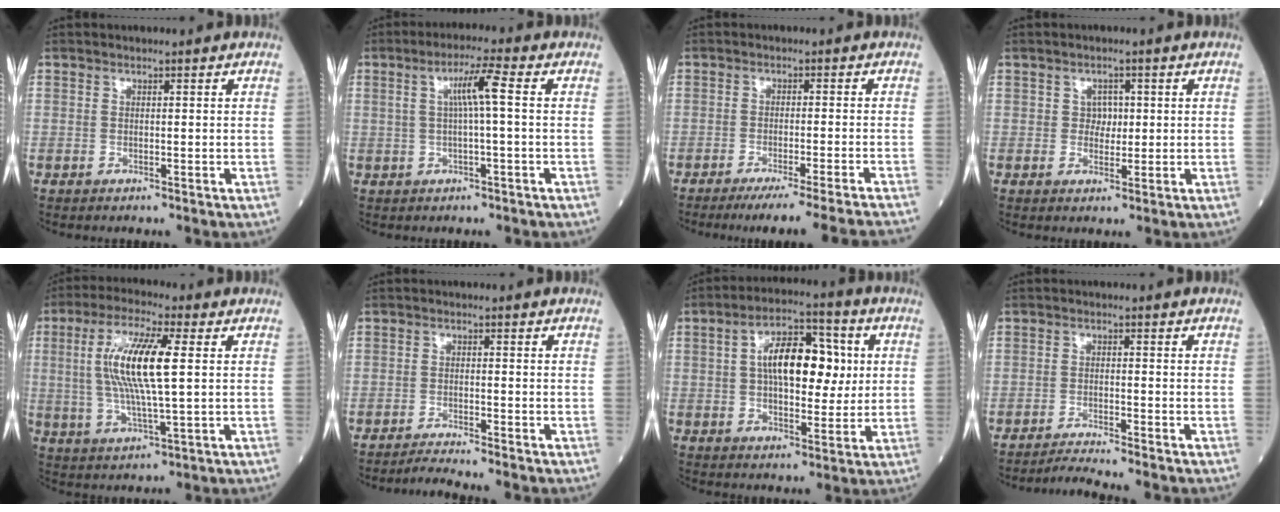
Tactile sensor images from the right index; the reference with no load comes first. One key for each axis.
{"total": 5.3, "fx": 0.7, "fy": -0.3, "fz": 5.3, "tx": -0.099, "ty": 0.012, "tz": 0.015}
{"total": 15.7, "fx": -14.3, "fy": -2.4, "fz": 6.0, "tx": -0.049, "ty": -0.045, "tz": -0.191}
{"total": 2.2, "fx": 0.4, "fy": 1.7, "fz": 1.3, "tx": -0.015, "ty": -0.001, "tz": 0.006}
{"total": 12.1, "fx": 1.9, "fy": 1.6, "fz": 11.9, "tx": -0.242, "ty": 0.003, "tz": 0.035}
{"total": 3.3, "fx": -3.0, "fy": -1.1, "fz": 0.7, "tx": -0.019, "ty": -0.014, "tz": -0.052}
{"total": 12.1, "fx": 2.3, "fy": 5.3, "fz": 10.7, "tx": -0.176, "ty": 0.027, "tz": 0.035}
{"total": 3.9, "fx": -3.6, "fy": -1.4, "fz": 0.8, "tx": -0.021, "ty": -0.016, "tz": -0.060}